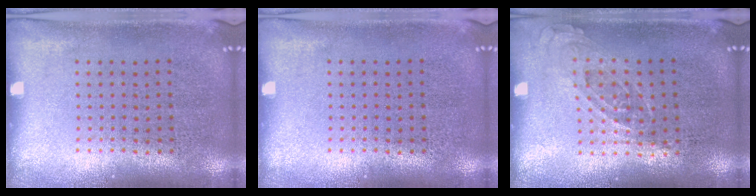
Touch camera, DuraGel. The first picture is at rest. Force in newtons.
{"total": 0.0}
{"total": 0.7, "press": 0.7, "slide": 0.3}